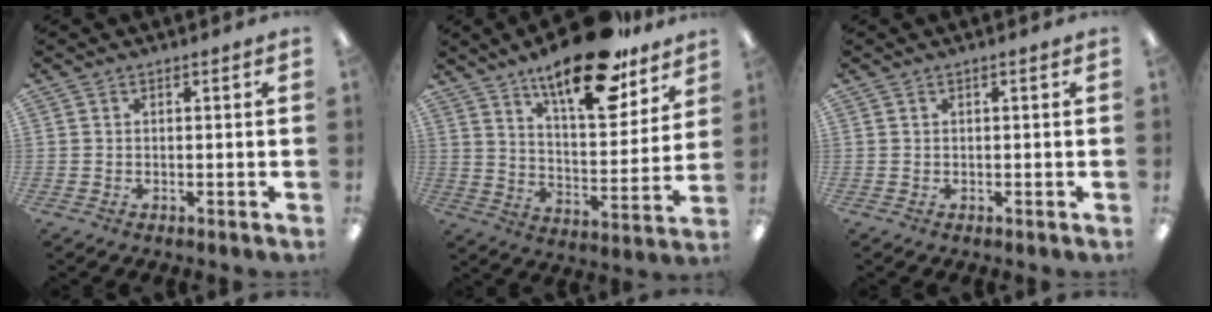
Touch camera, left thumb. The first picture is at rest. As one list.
[{"total": 20.4, "force": [15.2, 6.7, 11.8], "torque": [-0.179, -0.096, 0.254]}, {"total": 0.0}]